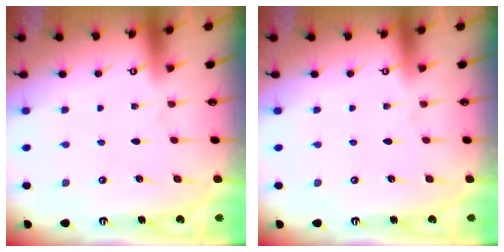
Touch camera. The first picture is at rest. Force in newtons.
{"total": 0.0}